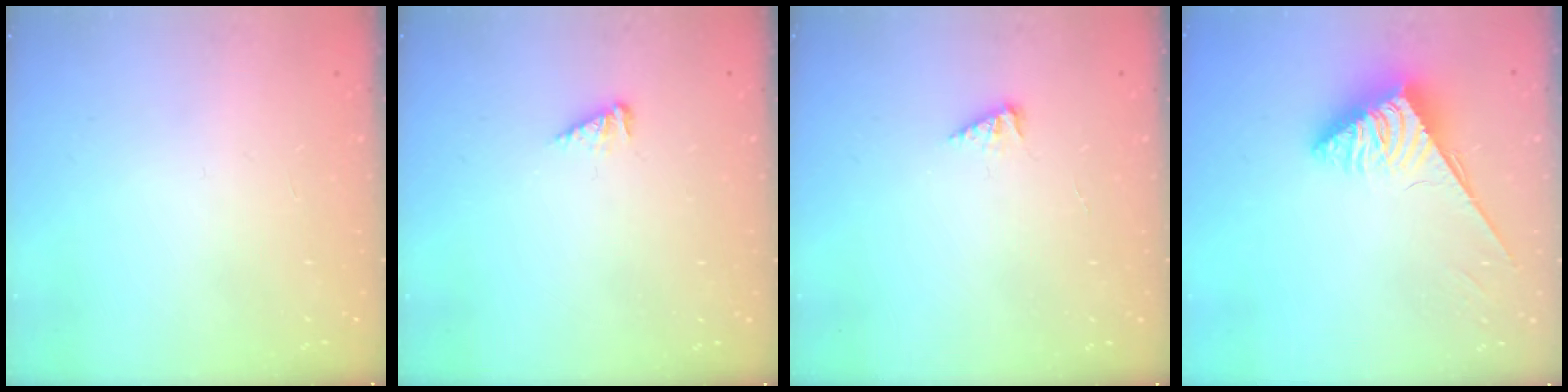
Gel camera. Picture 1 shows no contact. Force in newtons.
{"total": 3.0, "press": 3.0, "slide": 0.3}
{"total": 2.7, "press": 2.7, "slide": 0.4}
{"total": 3.6, "press": 3.5, "slide": 0.6}